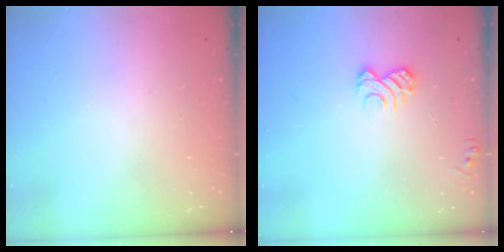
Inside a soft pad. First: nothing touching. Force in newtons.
{"total": 6.3, "press": 6.3, "slide": 0.6}